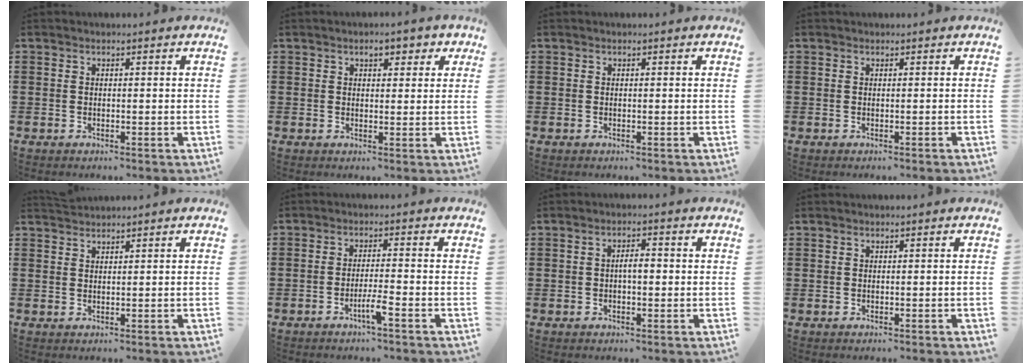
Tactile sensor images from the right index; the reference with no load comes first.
{"total": 2.9, "force": [1.8, 1.4, 1.8], "torque": [-0.032, 0.006, 0.029]}
{"total": 0.0}
{"total": 0.0}
{"total": 1.3, "force": [1.3, -0.1, -0.3], "torque": [0.002, 0.000, 0.027]}
{"total": 3.2, "force": [-2.0, -0.1, 2.5], "torque": [-0.050, -0.004, -0.039]}
{"total": 2.6, "force": [-0.2, 0.8, 2.4], "torque": [-0.045, 0.003, -0.005]}
{"total": 0.0}